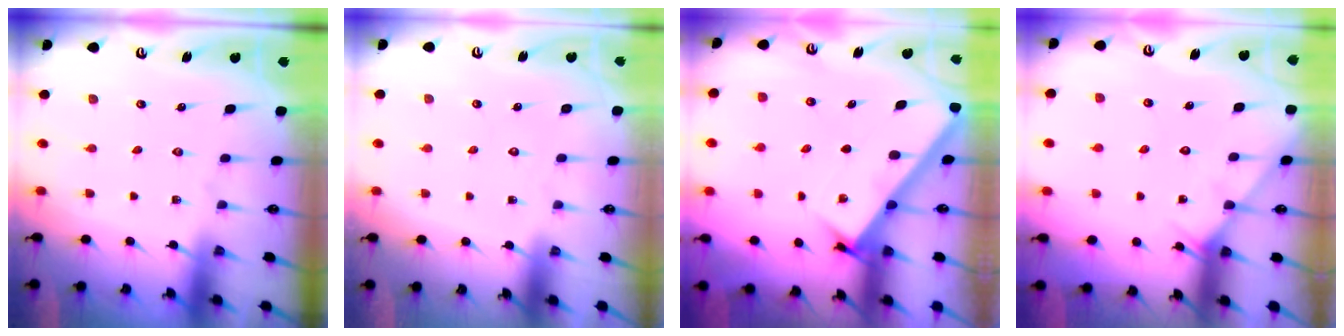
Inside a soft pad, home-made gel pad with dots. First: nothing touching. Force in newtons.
{"total": 1.6, "press": 1.6, "slide": 0.1}
{"total": 3.1, "press": 3.1, "slide": 0.2}
{"total": 3.6, "press": 3.6, "slide": 0.4}